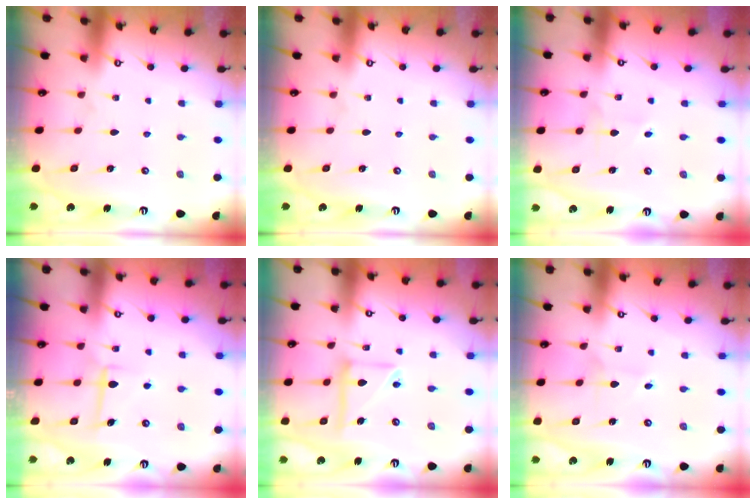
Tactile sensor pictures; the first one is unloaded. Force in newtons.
{"total": 0.0}
{"total": 1.6, "press": 1.6, "slide": 0.1}
{"total": 5.9, "press": 5.9, "slide": 0.9}
{"total": 12.3, "press": 12.1, "slide": 1.7}
{"total": 2.4, "press": 2.3, "slide": 0.2}